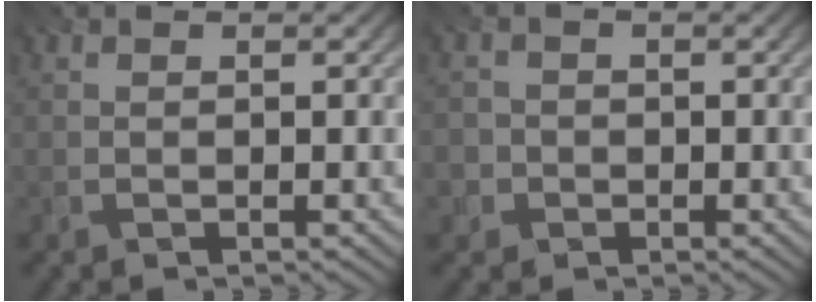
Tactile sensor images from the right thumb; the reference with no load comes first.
{"total": 2.0, "force": [-1.2, 1.7, -0.3], "torque": [0.006, -0.005, -0.030]}